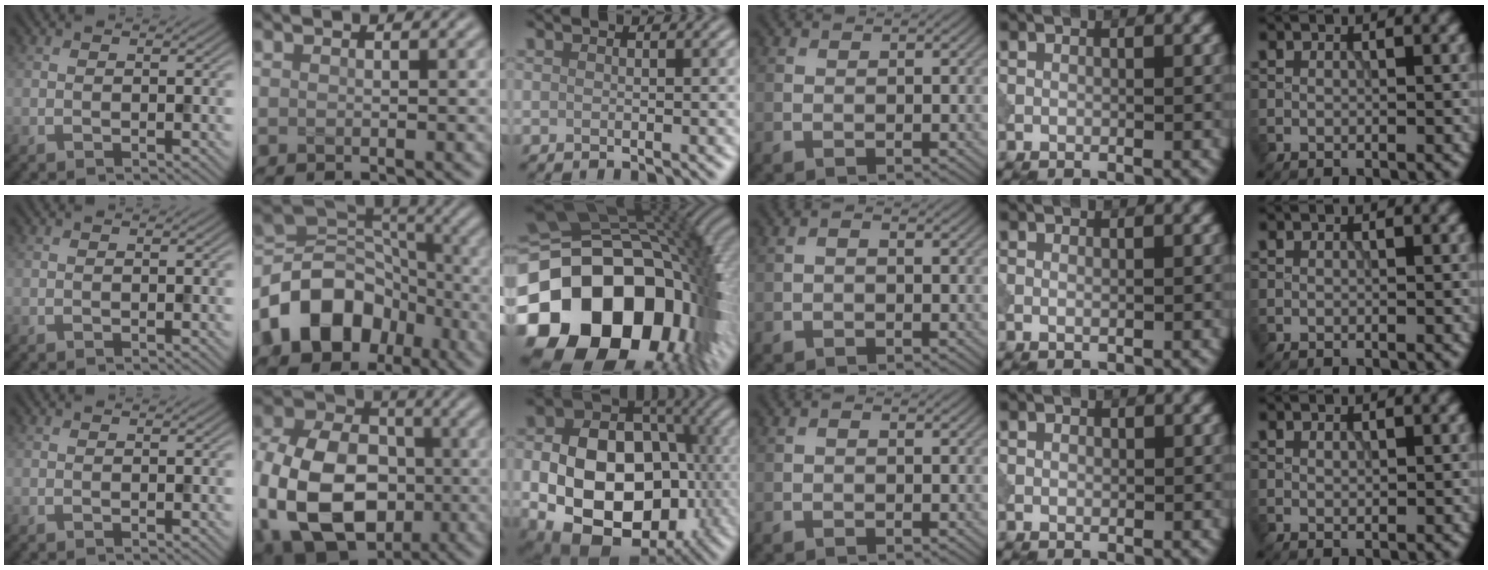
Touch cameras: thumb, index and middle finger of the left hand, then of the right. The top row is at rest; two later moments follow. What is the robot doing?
{"motion": "insert", "object": "peg toy"}